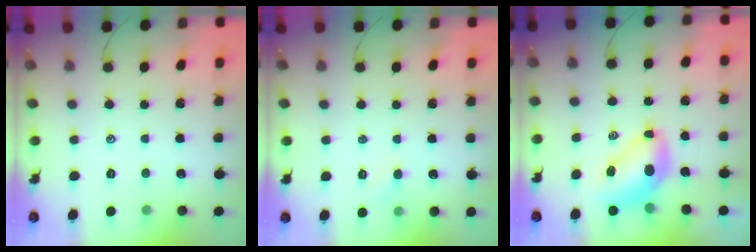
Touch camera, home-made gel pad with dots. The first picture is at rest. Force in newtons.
{"total": 2.2, "press": 2.1, "slide": 0.6}
{"total": 8.1, "press": 7.9, "slide": 2.0}